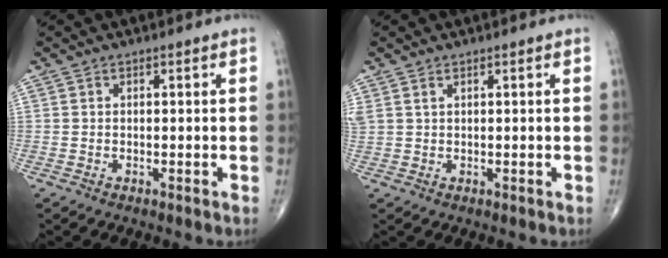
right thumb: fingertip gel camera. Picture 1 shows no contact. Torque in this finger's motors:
{"motor_torque": [-0.24, 0.16, 0.26, 0.23, 0.02]}